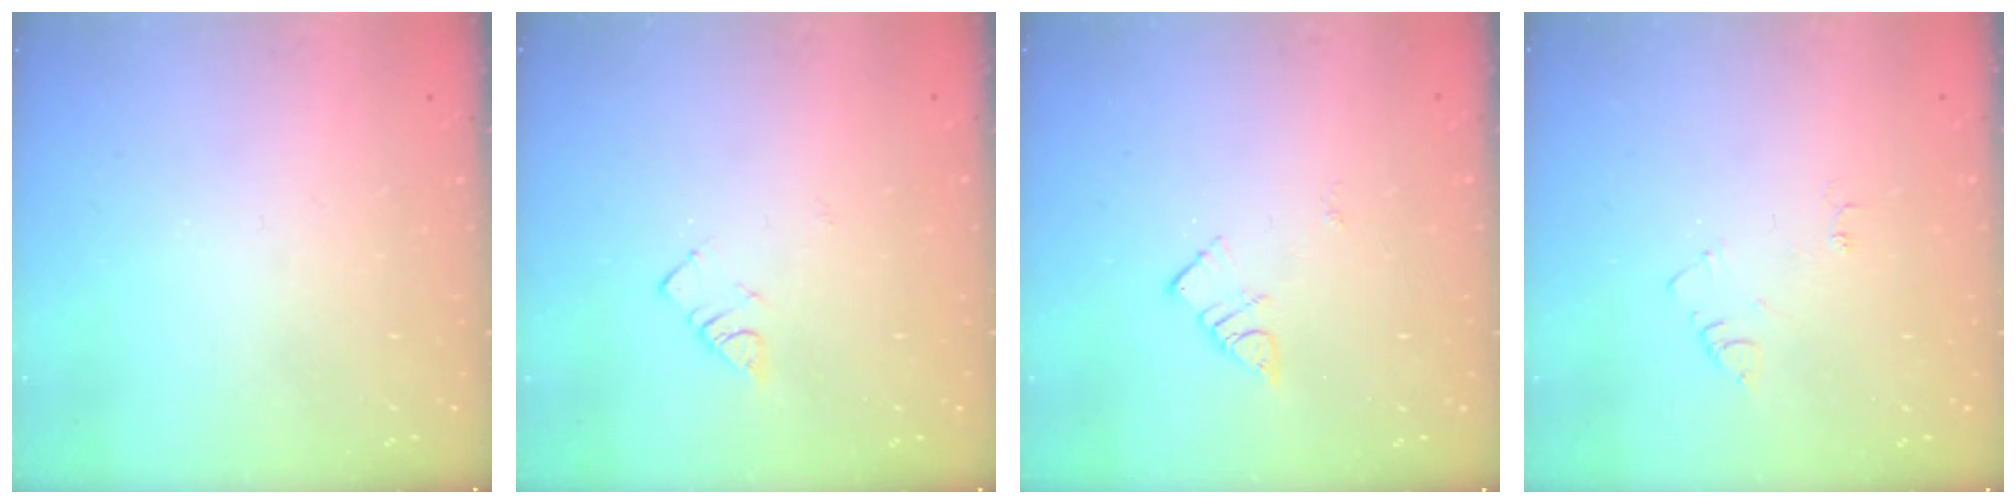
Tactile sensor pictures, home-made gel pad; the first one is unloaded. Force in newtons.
{"total": 2.6, "press": 2.6, "slide": 0.4}
{"total": 4.4, "press": 4.4, "slide": 0.4}
{"total": 3.7, "press": 3.7, "slide": 0.4}